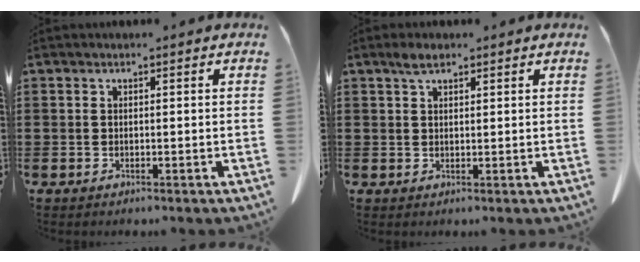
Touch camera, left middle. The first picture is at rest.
{"total": 2.2, "force": [1.6, 1.0, 1.2], "torque": [-0.029, 0.003, 0.030]}